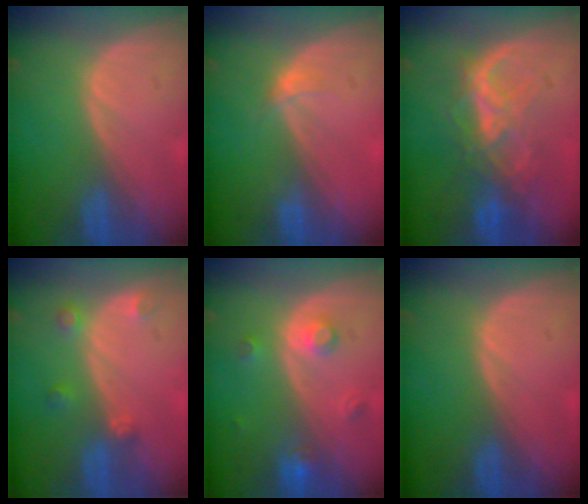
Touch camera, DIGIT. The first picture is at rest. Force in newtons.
{"total": 1.2, "press": 1.2, "slide": 0.1}
{"total": 6.6, "press": 6.6, "slide": 0.4}
{"total": 2.6, "press": 2.5, "slide": 0.5}
{"total": 3.5, "press": 3.1, "slide": 1.7}
{"total": 0.0}